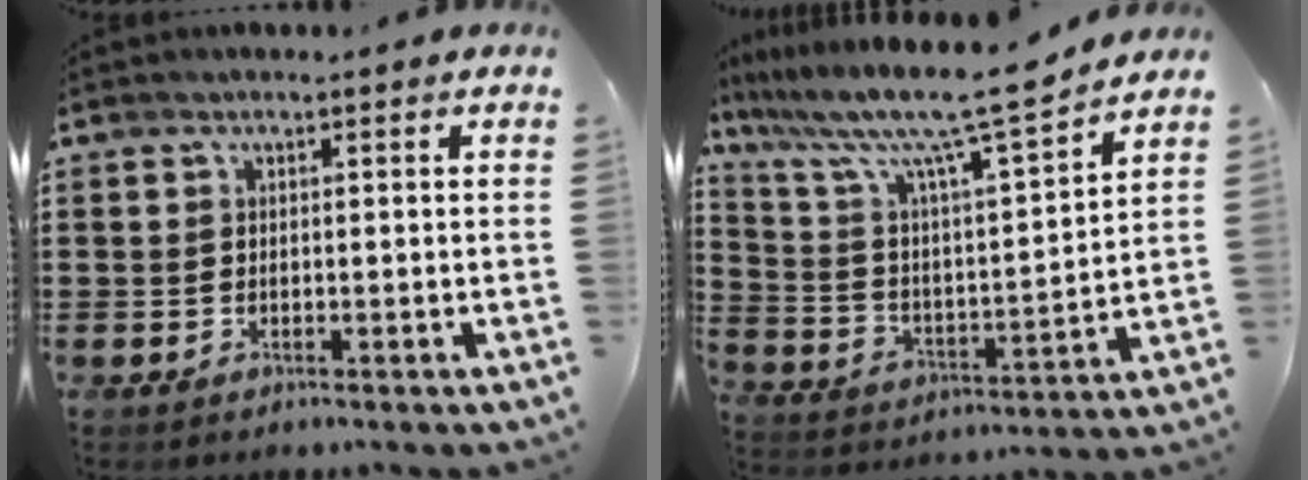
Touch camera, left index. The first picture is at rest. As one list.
[{"total": 11.9, "force": [9.7, 0.6, 7.0], "torque": [-0.163, -0.066, 0.153]}]